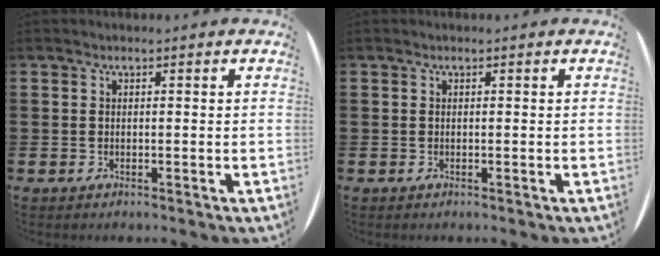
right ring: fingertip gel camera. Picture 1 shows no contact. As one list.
[{"total": 0.0}]